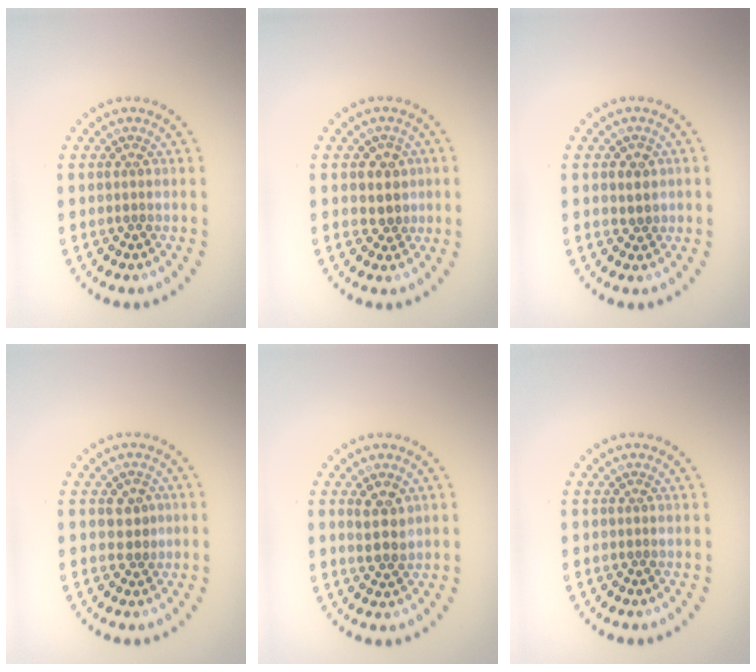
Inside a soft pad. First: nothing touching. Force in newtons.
{"total": 2.2, "press": 2.0, "slide": 1.0}
{"total": 1.4, "press": 1.2, "slide": 0.6}
{"total": 1.8, "press": 1.7, "slide": 0.5}
{"total": 2.4, "press": 2.3, "slide": 0.8}
{"total": 0.0}